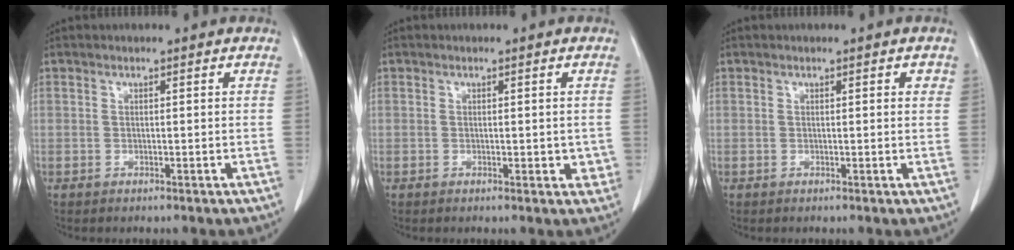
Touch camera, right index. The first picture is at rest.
{"total": 2.1, "force": [-0.3, 1.1, 1.7], "torque": [-0.013, 0.000, -0.003]}
{"total": 0.9, "force": [0.6, 0.3, 0.6], "torque": [-0.008, 0.001, 0.004]}